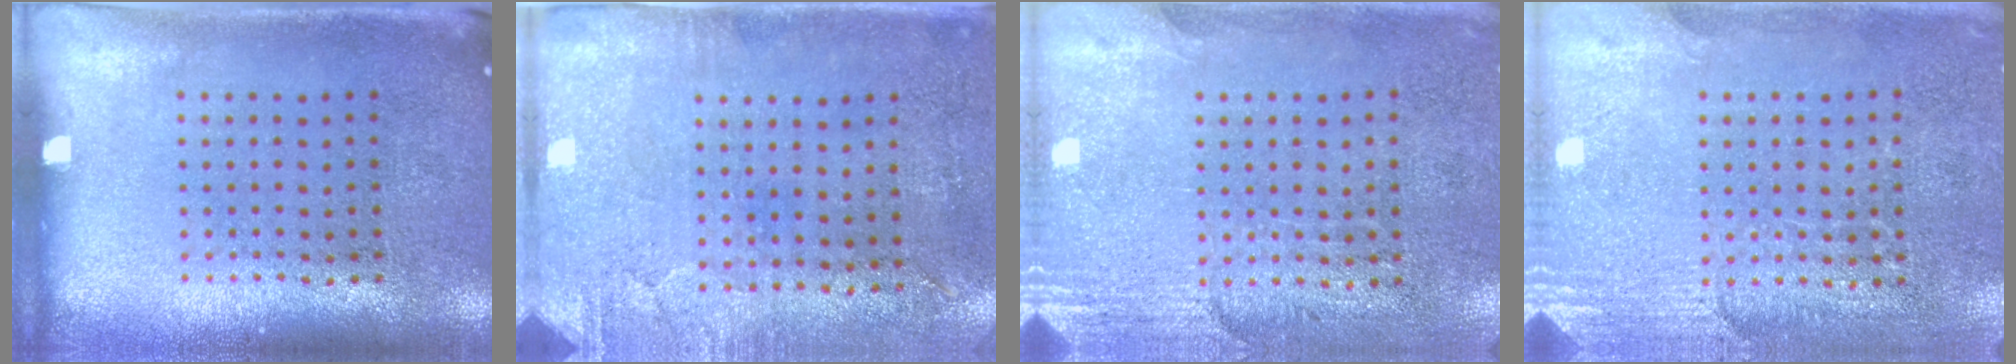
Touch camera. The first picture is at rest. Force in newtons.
{"total": 2.9, "press": 2.4, "slide": 1.7}
{"total": 2.8, "press": 2.5, "slide": 1.2}
{"total": 2.7, "press": 2.5, "slide": 0.9}